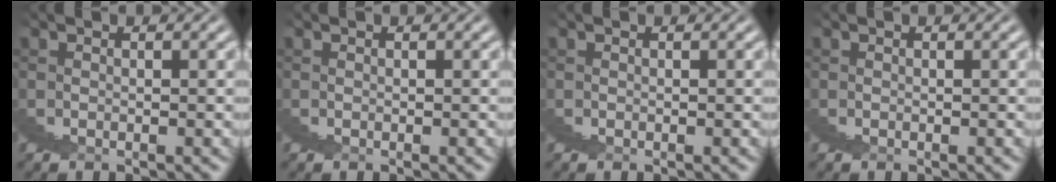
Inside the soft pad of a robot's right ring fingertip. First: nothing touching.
{"total": 0.0}
{"total": 0.0}
{"total": 0.0}